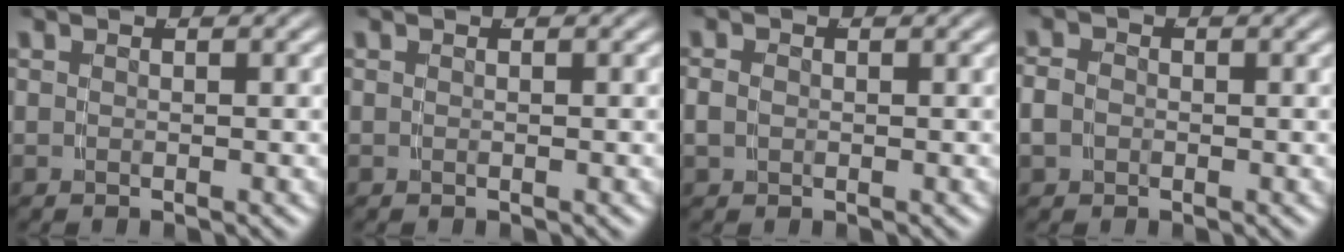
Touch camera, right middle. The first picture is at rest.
{"total": 0.0}
{"total": 1.0, "force": [-0.3, 0.7, 0.7], "torque": [-0.020, -0.006, 0.000]}
{"total": 1.8, "force": [-0.5, 1.5, 0.9], "torque": [-0.028, -0.008, -0.005]}